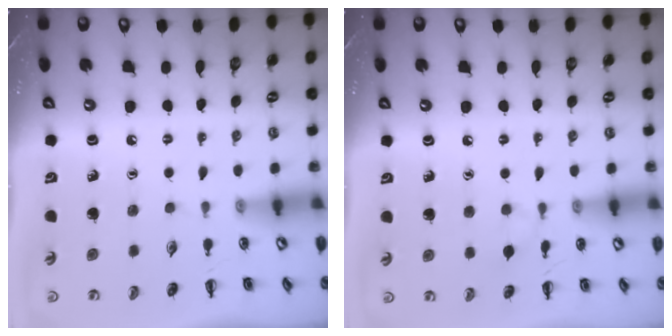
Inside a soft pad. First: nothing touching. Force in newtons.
{"total": 4.6, "press": 4.3, "slide": 1.4}